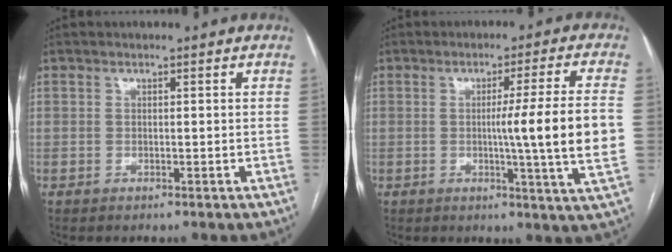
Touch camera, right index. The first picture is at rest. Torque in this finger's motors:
{"motor_torque": [1.39, 0.02, 0.64, 0.13]}